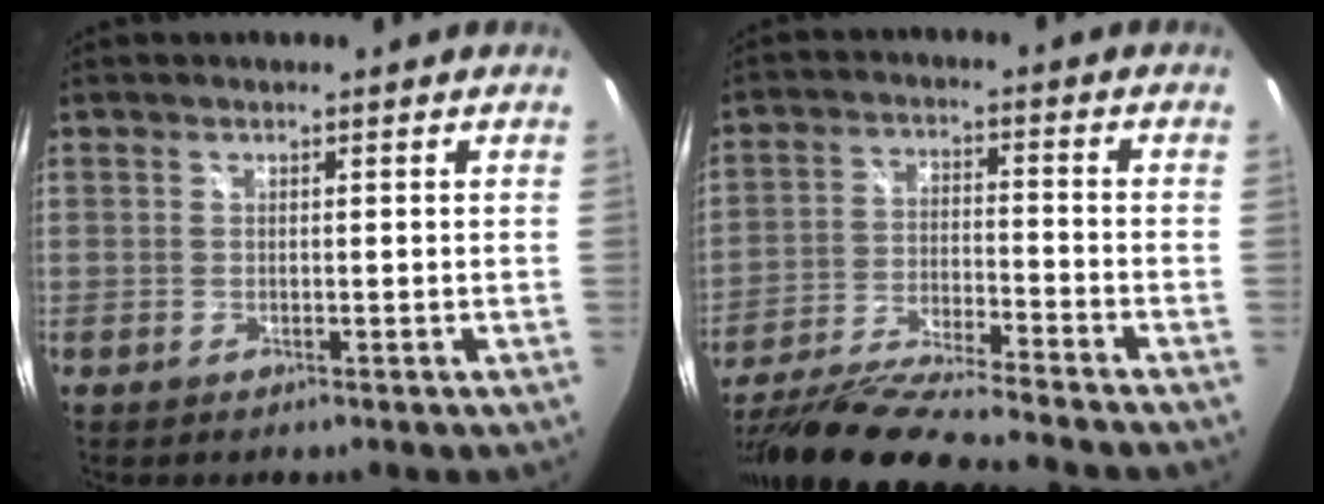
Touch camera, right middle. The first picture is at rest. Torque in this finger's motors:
{"motor_torque": [1.07, -1.07, 0.26, 0.11]}